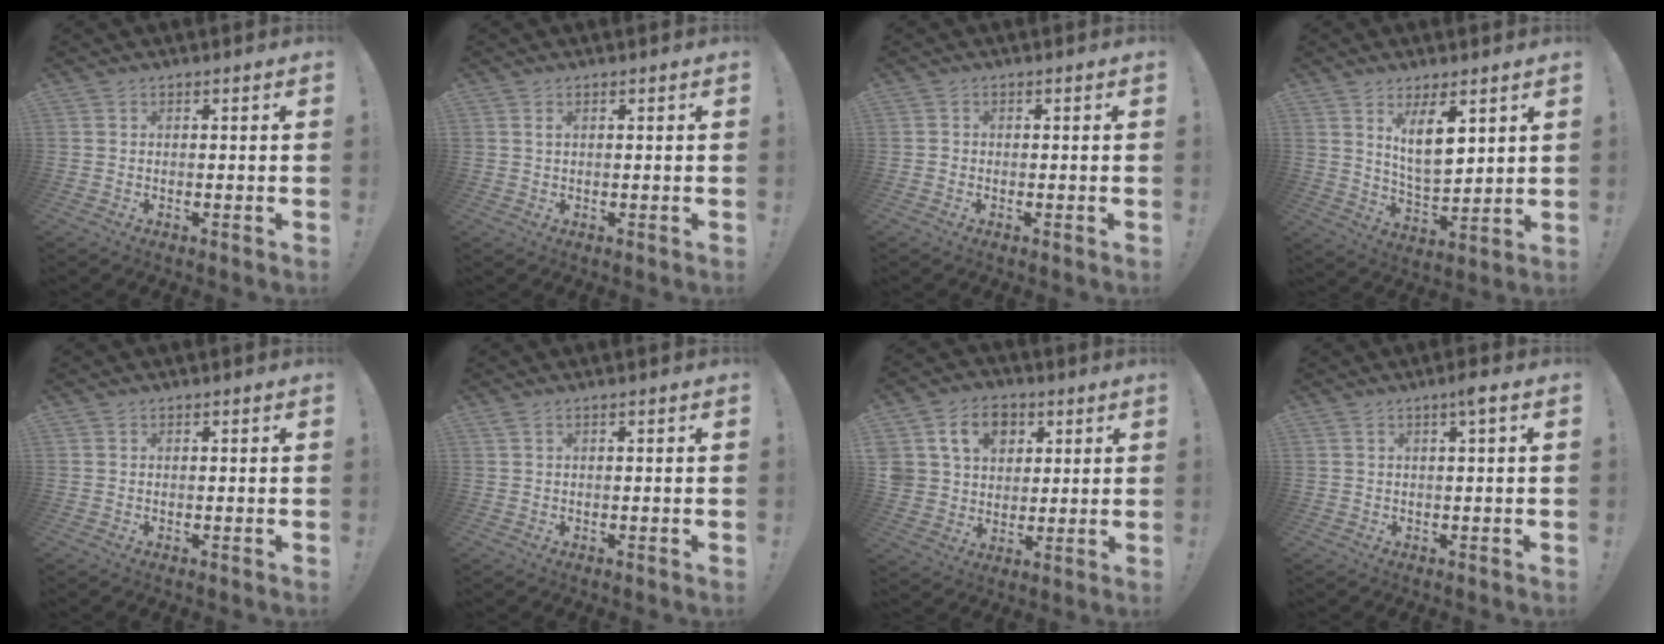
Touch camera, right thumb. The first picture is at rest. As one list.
[{"total": 1.0, "force": [0.5, 0.3, 0.8], "torque": [-0.010, -0.002, 0.007]}, {"total": 1.0, "force": [-0.6, 0.7, 0.3], "torque": [-0.008, 0.004, -0.011]}, {"total": 10.8, "force": [5.2, 4.7, 8.2], "torque": [-0.140, -0.033, 0.091]}, {"total": 0.0}, {"total": 1.0, "force": [0.3, -0.2, 0.9], "torque": [-0.022, 0.001, 0.005]}, {"total": 13.1, "force": [5.6, 10.1, 6.1], "torque": [-0.089, -0.018, 0.111]}, {"total": 3.4, "force": [1.0, -0.3, 3.2], "torque": [-0.051, -0.002, 0.010]}]